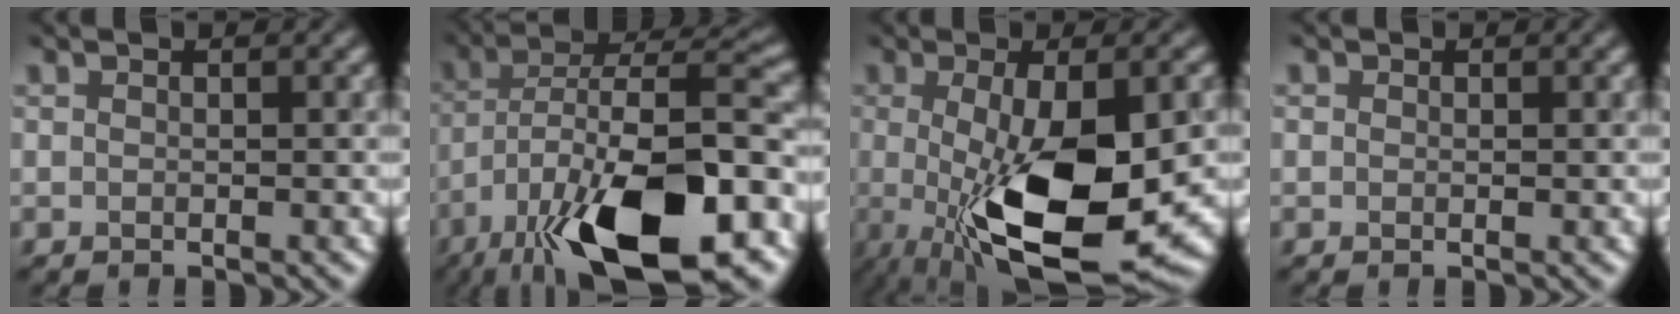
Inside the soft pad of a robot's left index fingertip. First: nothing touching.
{"total": 15.4, "force": [-7.7, 5.3, 12.3], "torque": [-0.207, -0.003, -0.117]}
{"total": 11.4, "force": [-2.3, 3.6, 10.6], "torque": [-0.190, -0.030, -0.020]}
{"total": 0.9, "force": [-0.6, -0.2, -0.6], "torque": [0.003, 0.001, 0.002]}